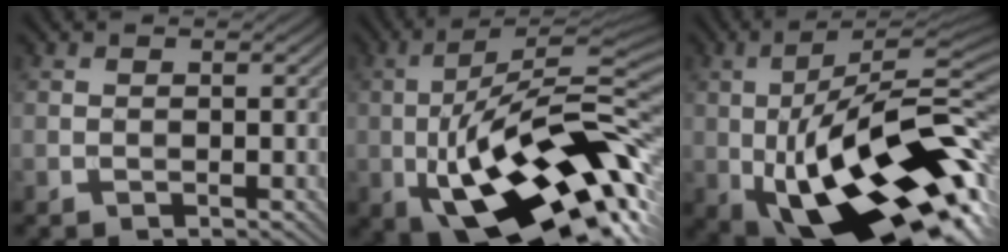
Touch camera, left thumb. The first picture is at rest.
{"total": 18.3, "force": [-5.1, 7.4, 16.0], "torque": [-0.269, 0.005, -0.085]}
{"total": 21.1, "force": [-4.8, 8.6, 18.6], "torque": [-0.305, -0.009, -0.081]}